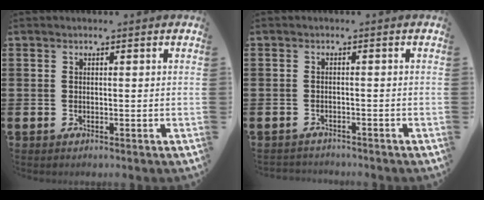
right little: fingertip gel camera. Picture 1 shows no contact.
{"total": 1.1, "force": [-1.1, 0.1, -0.1], "torque": [-0.001, 0.002, -0.024]}